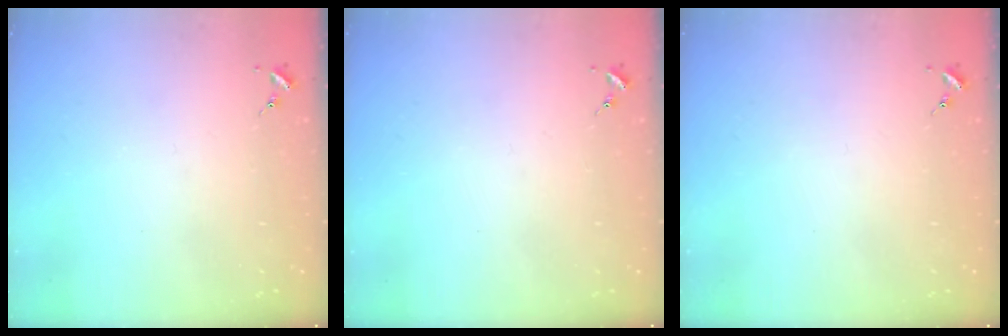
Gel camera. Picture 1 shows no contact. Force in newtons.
{"total": 0.0}
{"total": 0.0}